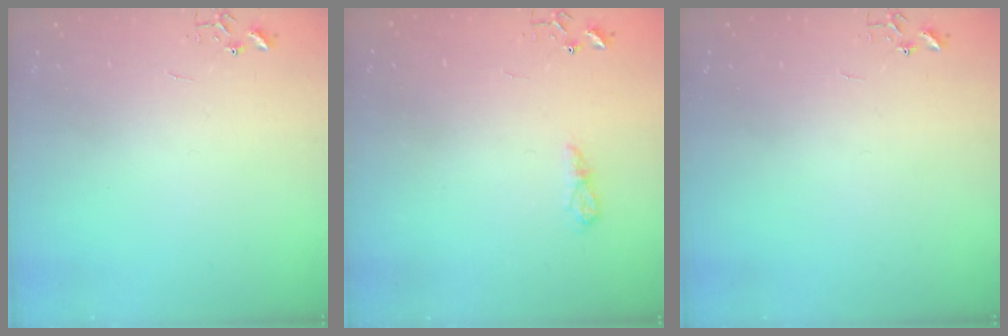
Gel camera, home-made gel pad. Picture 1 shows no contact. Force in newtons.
{"total": 5.5, "press": 5.5, "slide": 0.6}
{"total": 0.0}